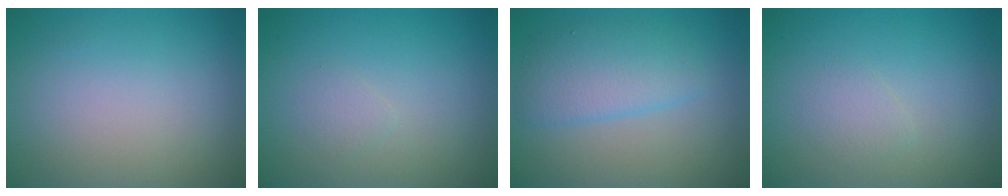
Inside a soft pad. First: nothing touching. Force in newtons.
{"total": 0.8, "press": 0.8, "slide": 0.0}
{"total": 3.7, "press": 3.7, "slide": 0.2}
{"total": 1.1, "press": 1.1, "slide": 0.0}